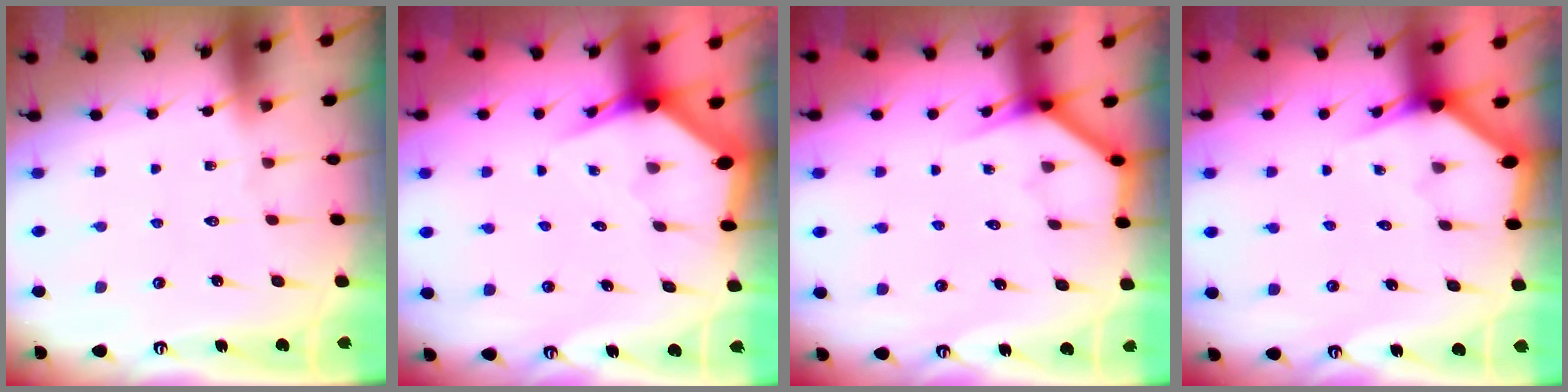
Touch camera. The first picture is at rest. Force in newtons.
{"total": 3.4, "press": 3.3, "slide": 0.3}
{"total": 3.6, "press": 3.6, "slide": 0.3}
{"total": 3.0, "press": 3.0, "slide": 0.1}